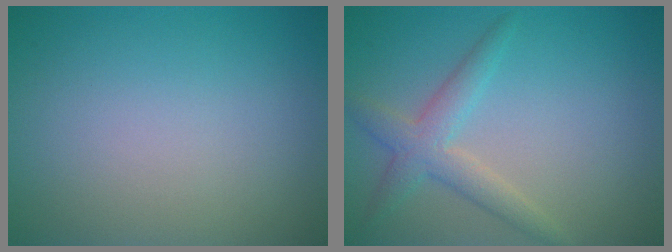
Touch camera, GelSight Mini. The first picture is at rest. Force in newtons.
{"total": 3.1, "press": 3.0, "slide": 0.2}